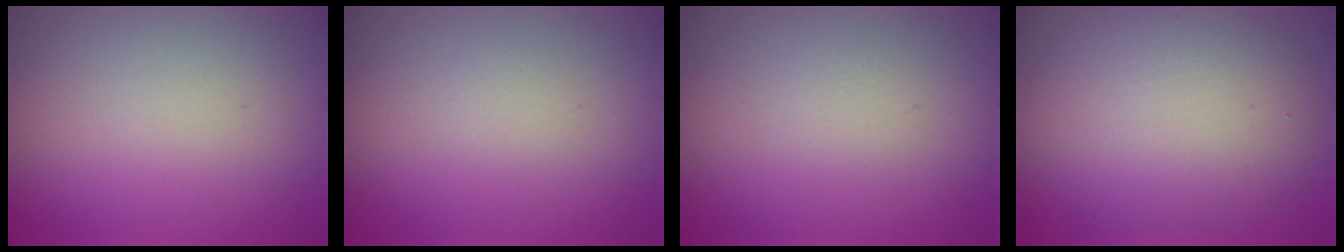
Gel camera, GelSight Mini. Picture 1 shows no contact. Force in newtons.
{"total": 0.6, "press": 0.6, "slide": 0.1}
{"total": 1.0, "press": 0.9, "slide": 0.1}
{"total": 7.5, "press": 7.5, "slide": 0.6}